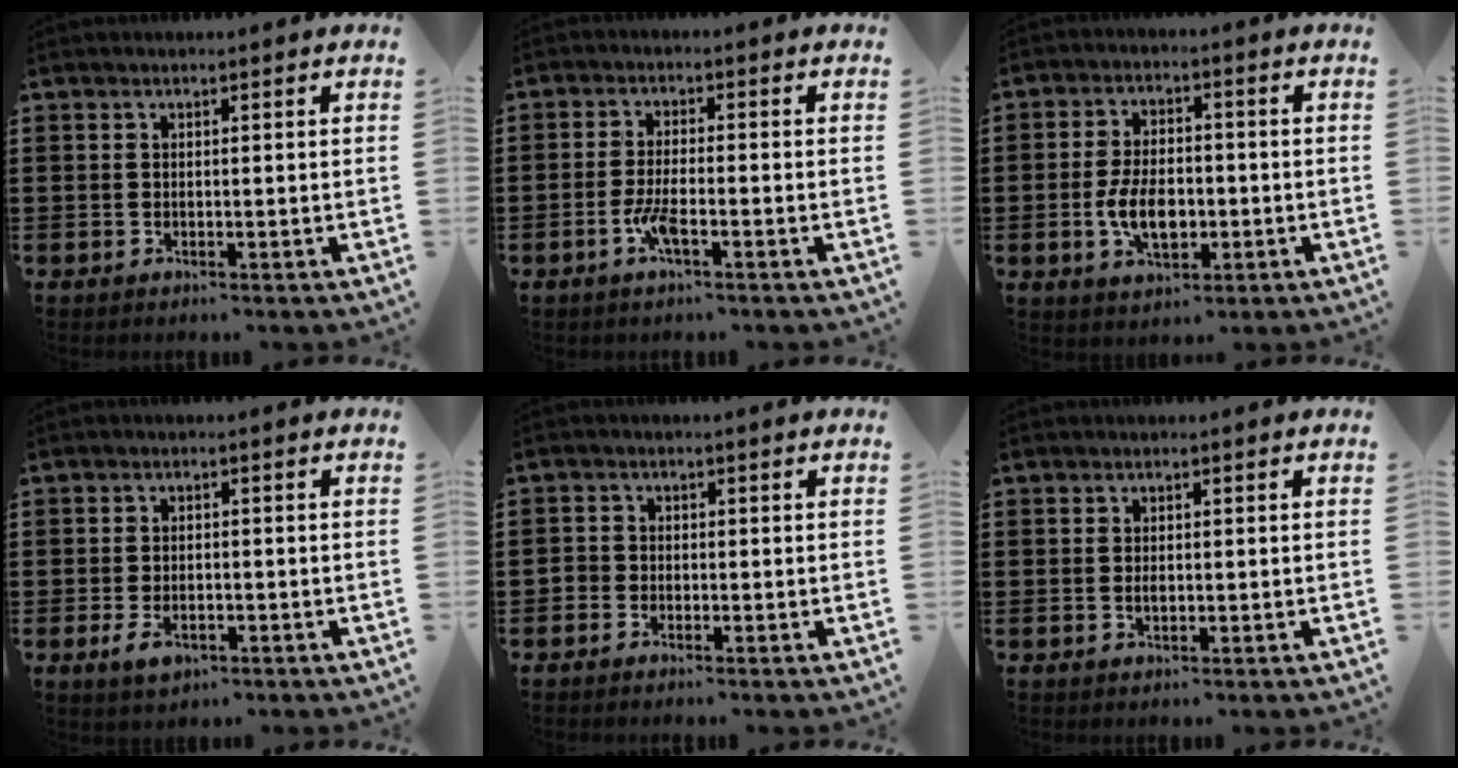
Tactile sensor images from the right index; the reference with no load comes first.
{"total": 4.2, "force": [-2.0, 0.7, 3.6], "torque": [-0.090, -0.009, -0.043]}
{"total": 7.0, "force": [-1.5, 3.9, 5.6], "torque": [-0.112, -0.001, -0.029]}
{"total": 2.4, "force": [-1.2, 1.4, 1.6], "torque": [-0.037, -0.002, -0.026]}
{"total": 1.3, "force": [-0.9, 0.9, 0.2], "torque": [-0.005, 0.006, -0.021]}
{"total": 1.0, "force": [-0.1, 0.4, 0.9], "torque": [-0.020, -0.001, -0.001]}